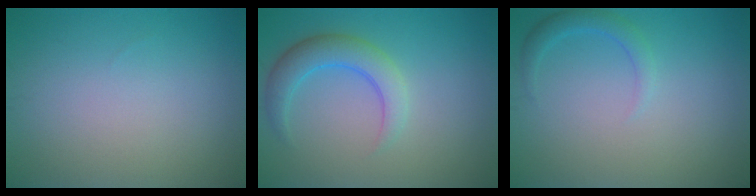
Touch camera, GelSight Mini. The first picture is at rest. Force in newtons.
{"total": 3.8, "press": 3.8, "slide": 0.2}
{"total": 1.6, "press": 1.6, "slide": 0.1}